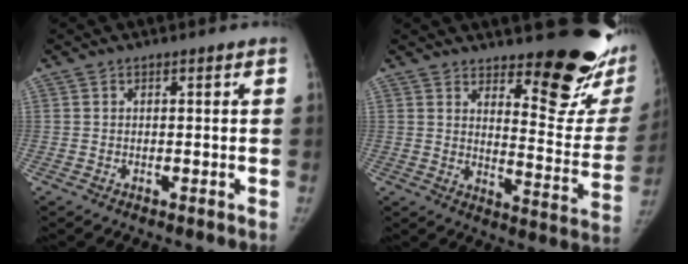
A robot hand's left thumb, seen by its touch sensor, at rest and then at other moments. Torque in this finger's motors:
{"motor_torque": [0.32, 0.26, 1.30, -1.20, 0.02]}